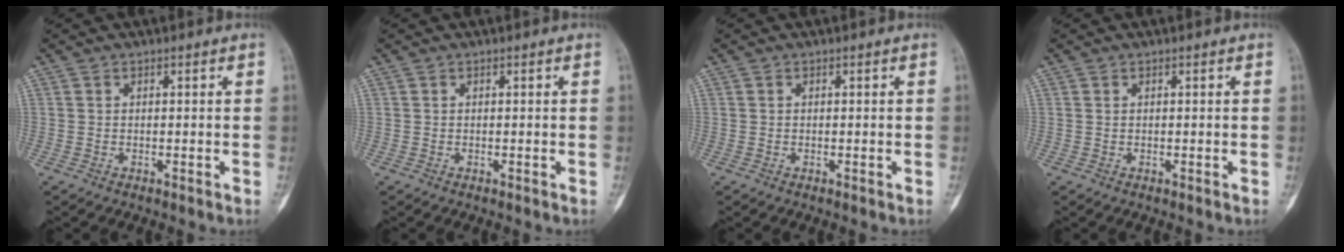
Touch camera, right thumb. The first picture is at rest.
{"total": 0.0}
{"total": 0.0}
{"total": 0.0}